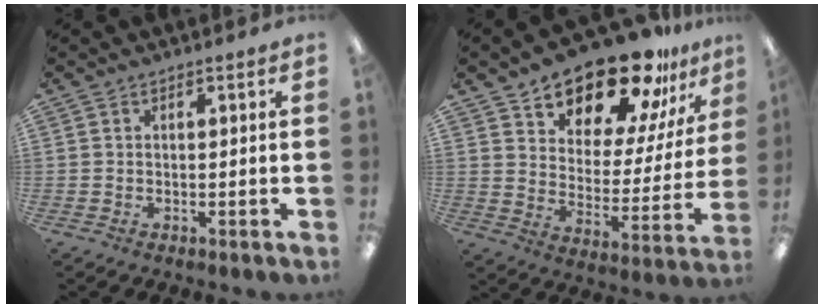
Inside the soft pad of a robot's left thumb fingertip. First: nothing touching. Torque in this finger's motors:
{"motor_torque": [0.38, 0.78, 1.19, -1.58, 0.09]}